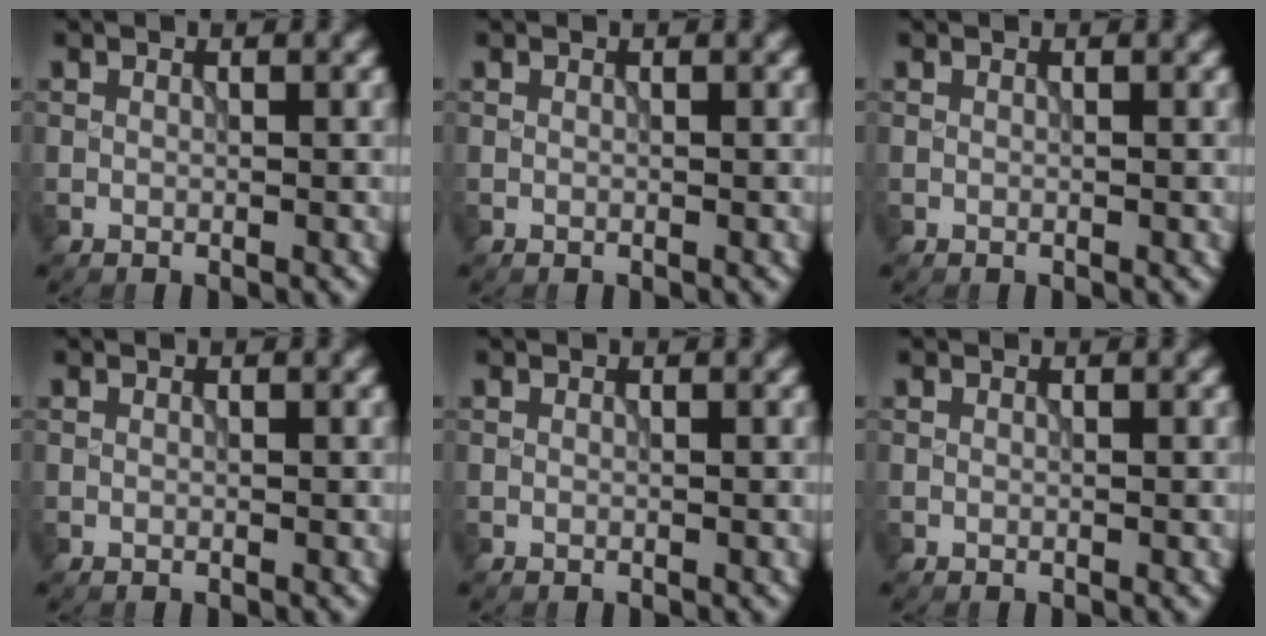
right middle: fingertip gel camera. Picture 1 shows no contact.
{"total": 0.0}
{"total": 0.0}
{"total": 0.0}
{"total": 0.0}
{"total": 0.0}